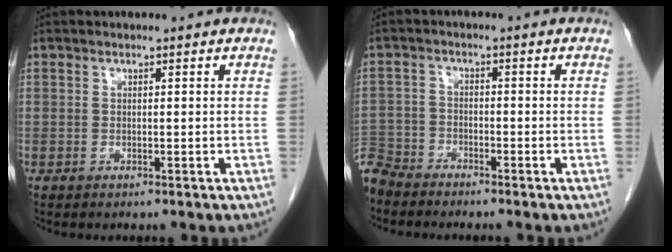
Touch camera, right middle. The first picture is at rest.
{"total": 5.8, "force": [-5.5, 1.9, 0.3], "torque": [-0.002, -0.009, -0.111]}